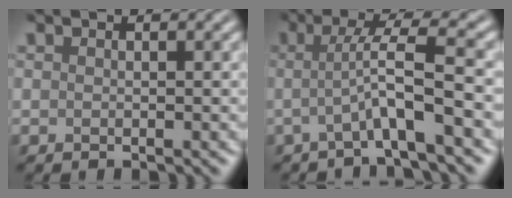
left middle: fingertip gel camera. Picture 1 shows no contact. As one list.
[{"total": 4.4, "force": [-0.9, 0.4, 4.2], "torque": [-0.070, 0.009, -0.029]}]